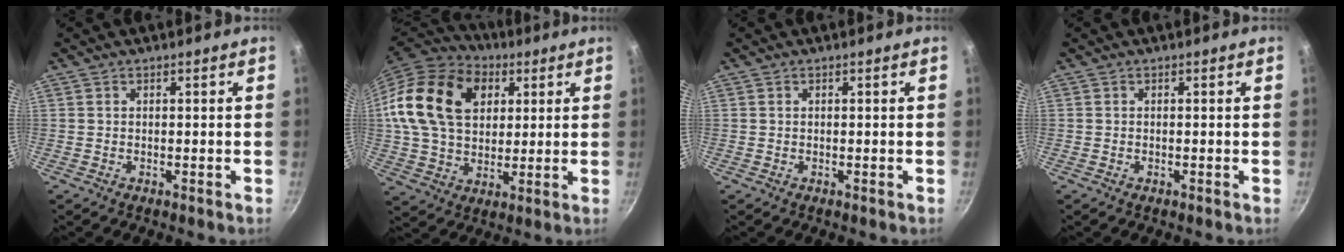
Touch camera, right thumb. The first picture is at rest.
{"total": 22.2, "force": [6.8, 15.7, 14.2], "torque": [-0.236, 0.006, 0.116]}
{"total": 0.0}
{"total": 0.0}